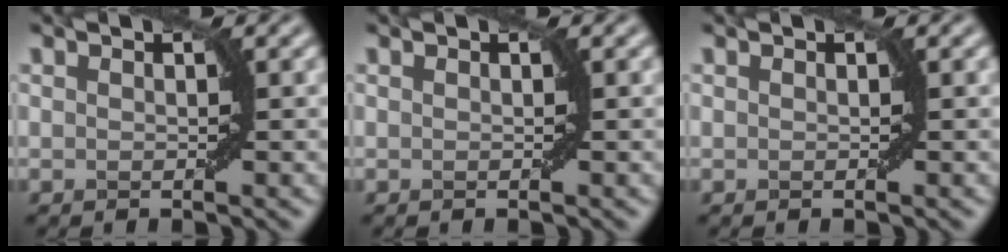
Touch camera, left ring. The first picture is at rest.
{"total": 0.0}
{"total": 0.0}